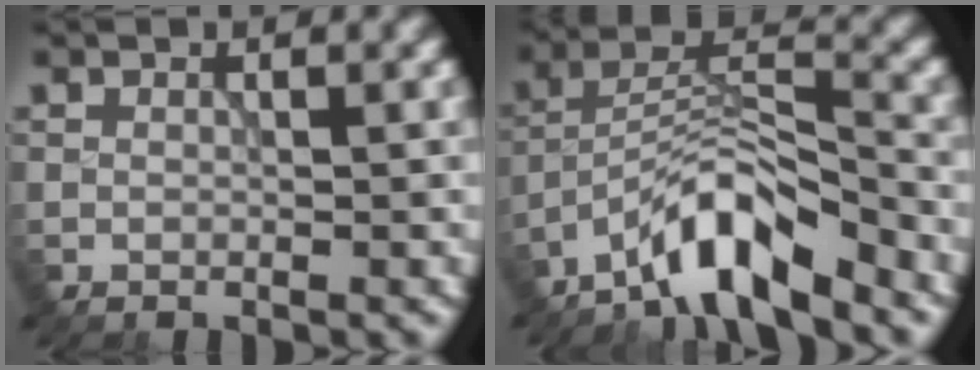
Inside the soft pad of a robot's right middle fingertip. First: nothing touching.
{"total": 6.9, "force": [-5.3, 1.5, 4.2], "torque": [-0.071, 0.013, -0.099]}